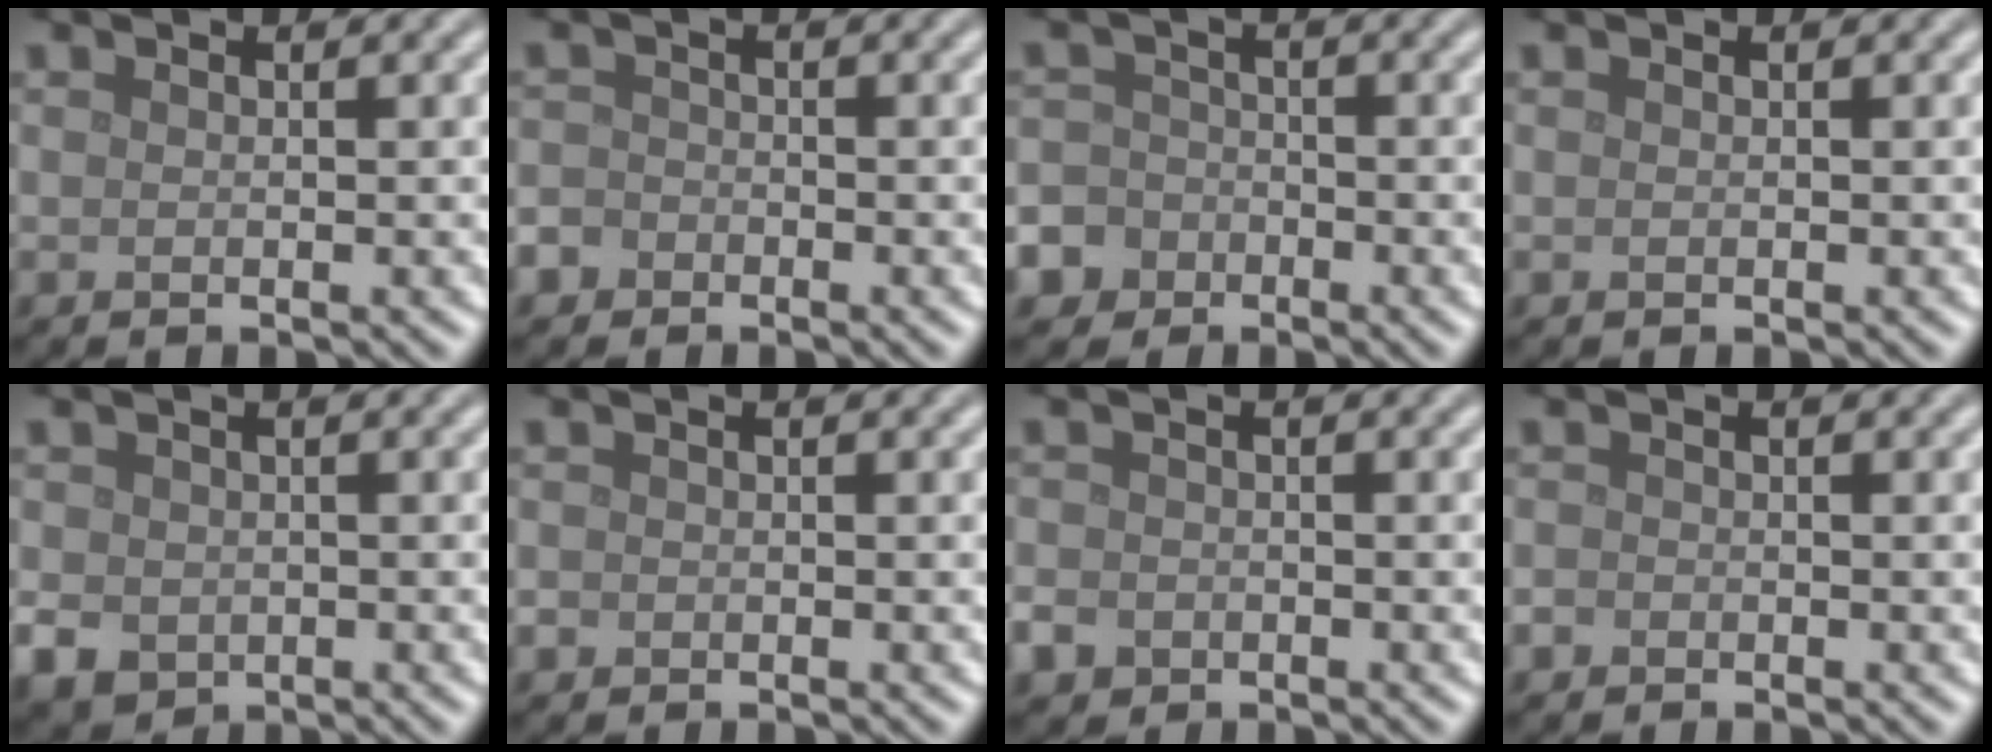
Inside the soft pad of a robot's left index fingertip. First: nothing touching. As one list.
[{"total": 1.9, "force": [-1.2, 1.4, 0.3], "torque": [0.003, 0.004, -0.026]}, {"total": 6.0, "force": [-3.5, 4.7, 0.9], "torque": [-0.013, -0.013, -0.078]}, {"total": 0.0}, {"total": 3.3, "force": [-0.9, 2.8, 1.5], "torque": [-0.036, -0.012, -0.018]}, {"total": 0.7, "force": [-0.3, 0.6, 0.1], "torque": [0.001, -0.004, -0.008]}, {"total": 2.0, "force": [-1.1, 1.6, 0.6], "torque": [-0.009, -0.004, -0.026]}, {"total": 0.6, "force": [-0.4, 0.5, 0.1], "torque": [0.000, -0.003, -0.009]}]